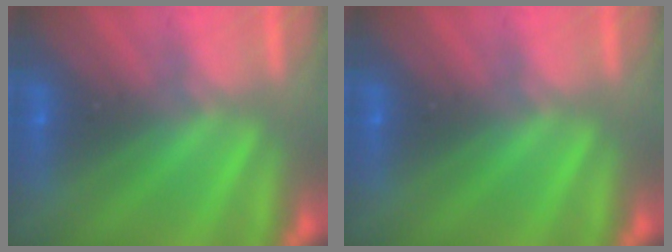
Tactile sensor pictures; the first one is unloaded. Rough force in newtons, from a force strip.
{"total": 0.0}